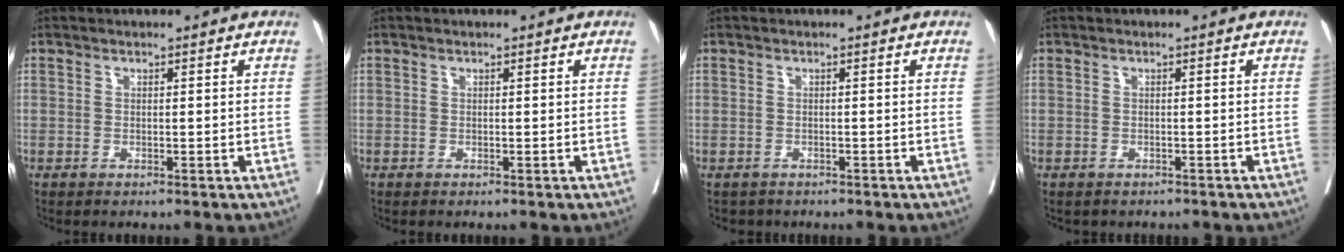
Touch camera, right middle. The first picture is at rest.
{"total": 0.0}
{"total": 2.0, "force": [-1.6, 1.1, 0.0], "torque": [-0.007, -0.001, -0.026]}
{"total": 2.4, "force": [-2.1, 1.0, 0.4], "torque": [-0.012, -0.002, -0.026]}